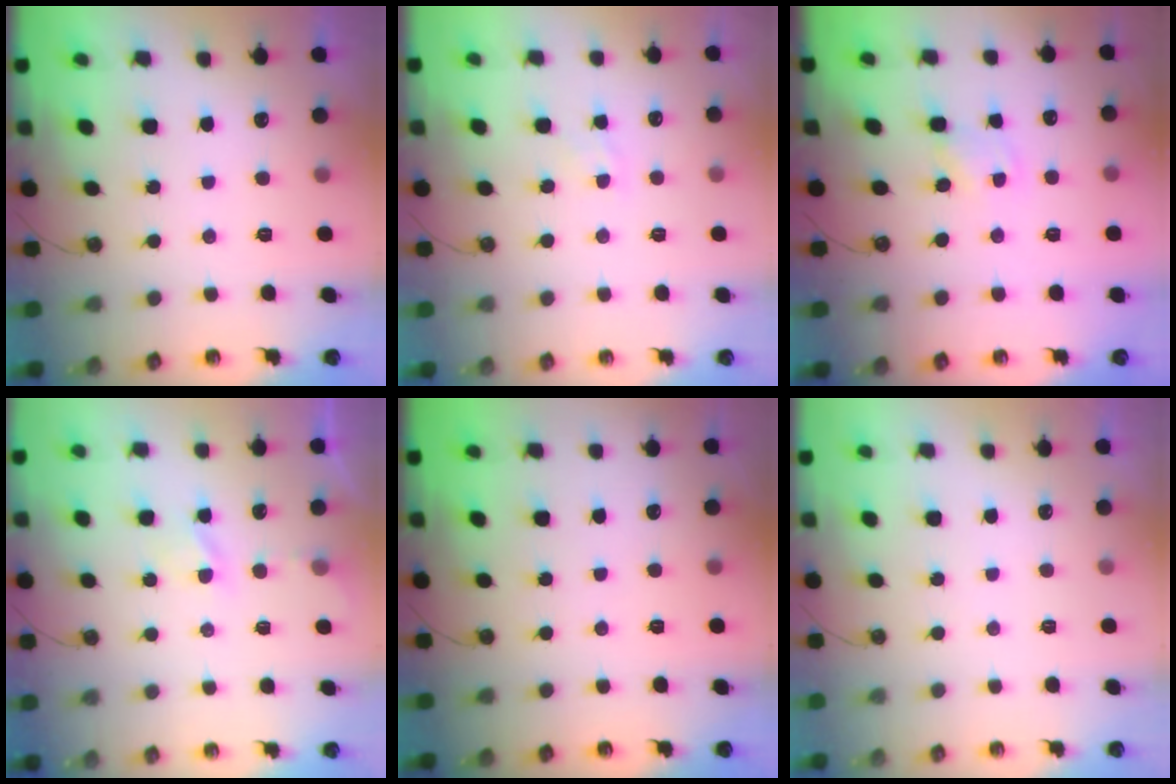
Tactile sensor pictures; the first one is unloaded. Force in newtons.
{"total": 4.0, "press": 4.0, "slide": 0.4}
{"total": 1.8, "press": 1.8, "slide": 0.2}
{"total": 2.7, "press": 2.6, "slide": 0.4}
{"total": 0.0}
{"total": 0.0}